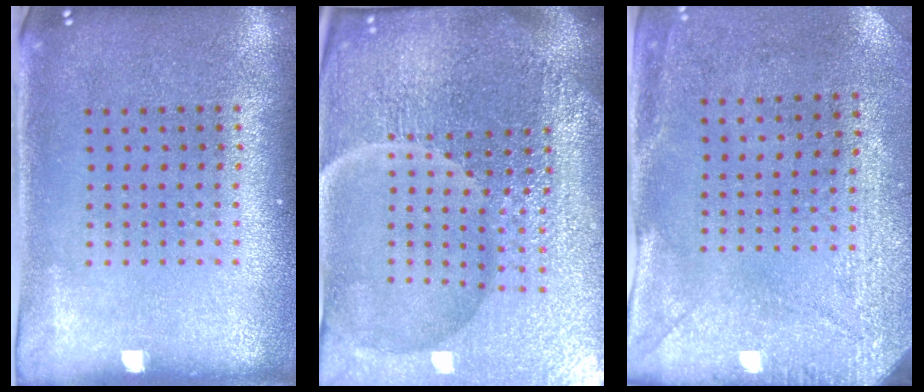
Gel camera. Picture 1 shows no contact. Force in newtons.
{"total": 7.3, "press": 6.4, "slide": 3.5}
{"total": 2.9, "press": 2.3, "slide": 1.8}